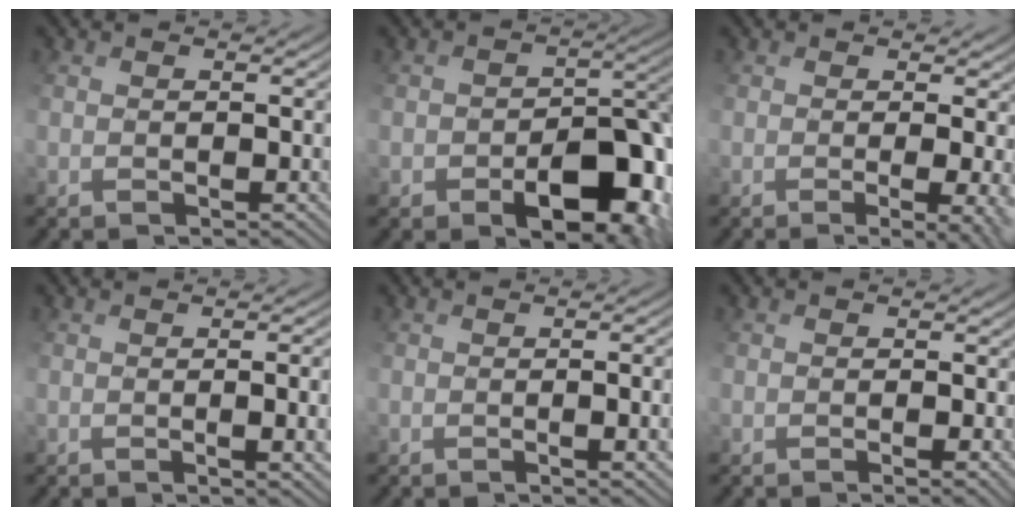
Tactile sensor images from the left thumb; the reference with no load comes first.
{"total": 10.6, "force": [-4.7, 6.8, 6.8], "torque": [-0.076, 0.000, -0.060]}
{"total": 6.8, "force": [-1.0, 2.6, 6.2], "torque": [-0.093, 0.003, -0.001]}
{"total": 7.7, "force": [-0.5, 3.0, 7.0], "torque": [-0.077, -0.002, 0.018]}
{"total": 6.8, "force": [-0.8, 2.5, 6.3], "torque": [-0.063, 0.000, 0.008]}
{"total": 2.4, "force": [-0.8, 0.8, 2.1], "torque": [-0.032, -0.006, 0.005]}